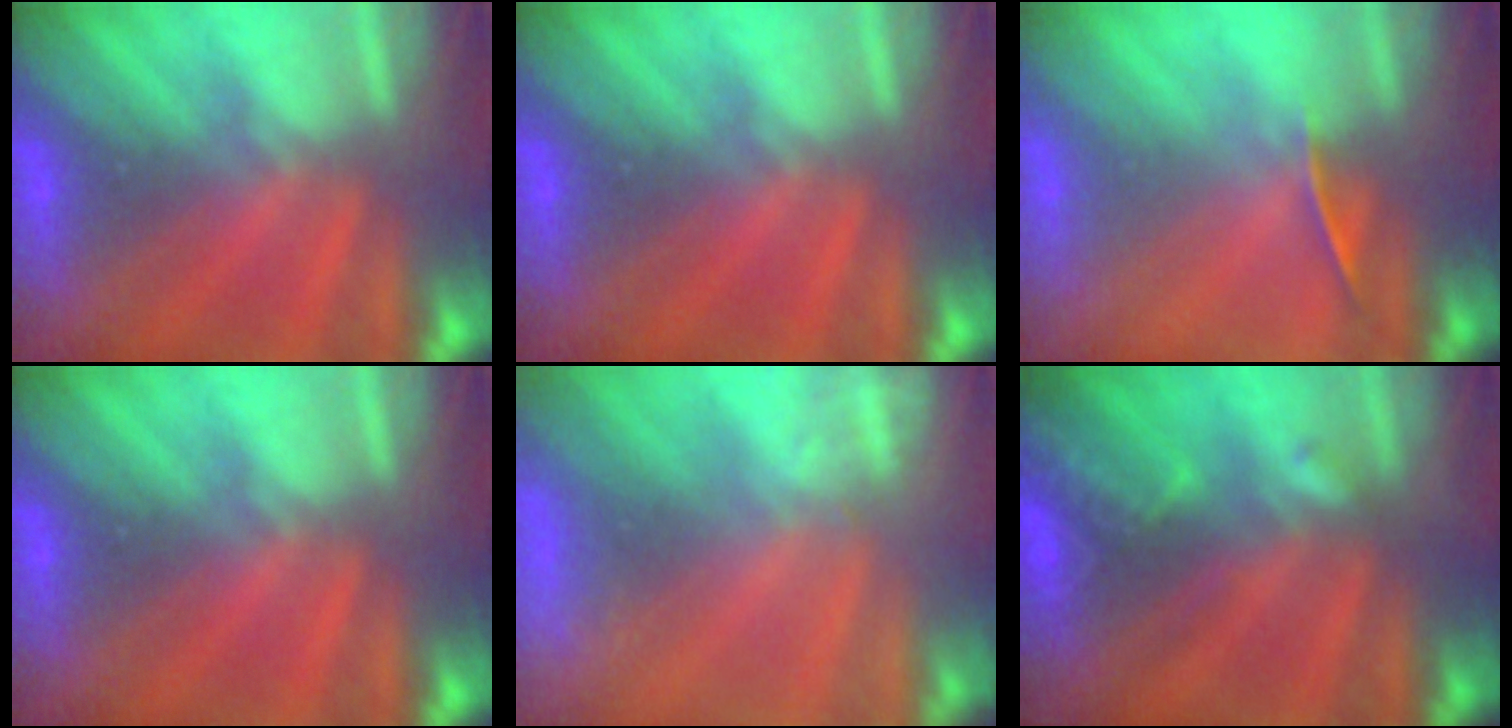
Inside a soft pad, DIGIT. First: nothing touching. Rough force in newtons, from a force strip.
{"total": 0.0}
{"total": 1.3}
{"total": 0.0}
{"total": 2.6}
{"total": 2.8}